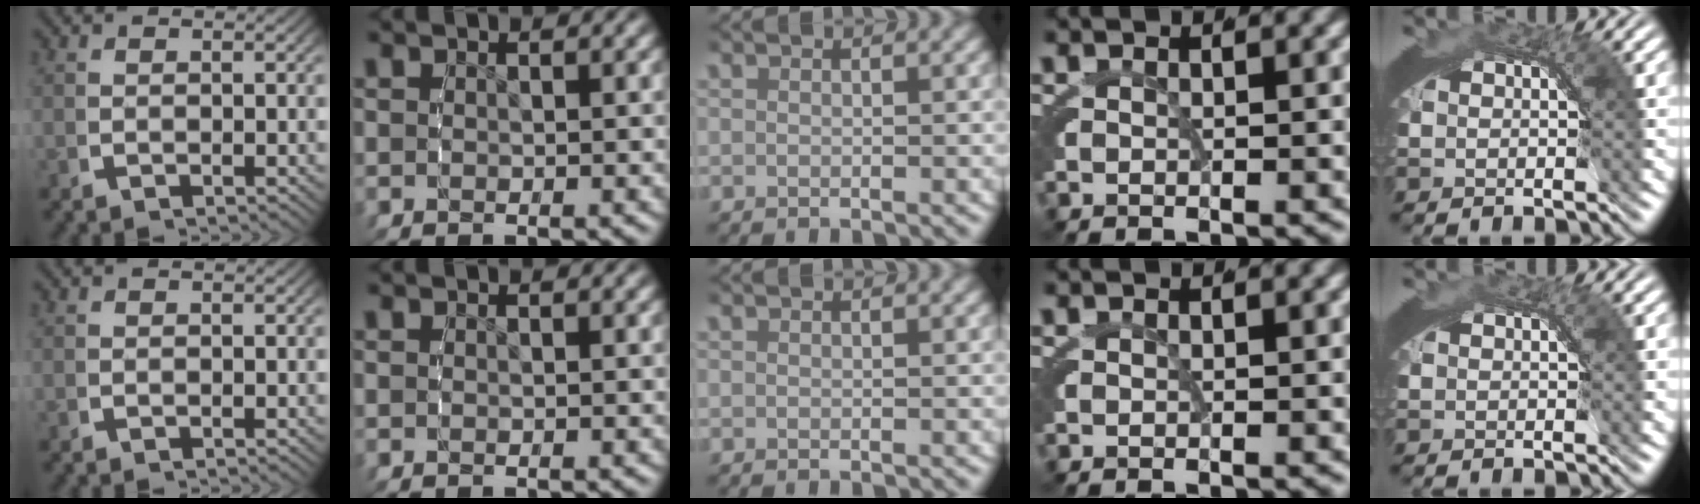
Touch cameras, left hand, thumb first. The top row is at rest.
{}